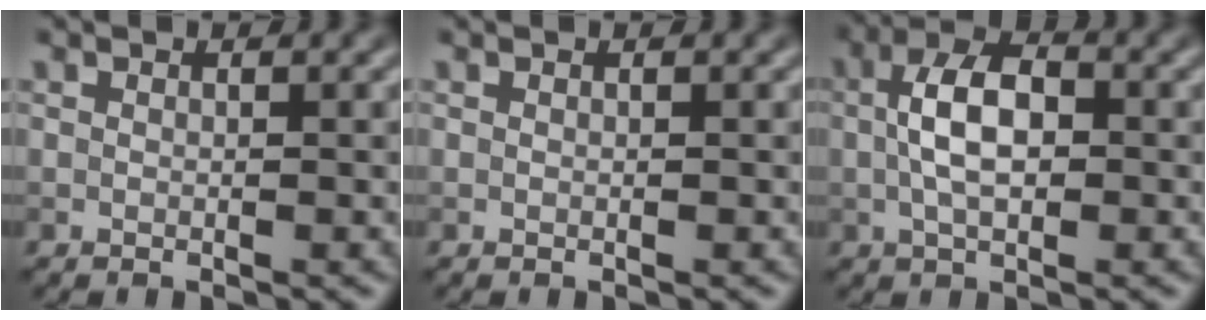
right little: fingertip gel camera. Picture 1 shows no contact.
{"total": 0.0}
{"total": 5.0, "force": [-0.1, 2.5, 4.3], "torque": [-0.083, 0.008, -0.006]}